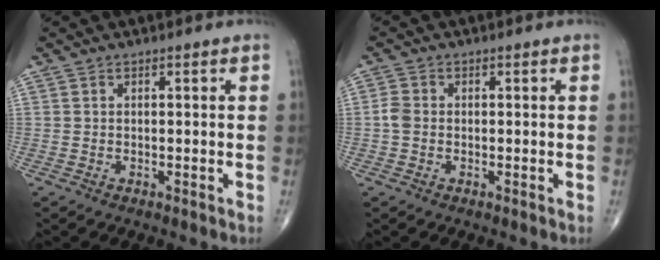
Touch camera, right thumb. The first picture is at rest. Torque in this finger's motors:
{"motor_torque": [-0.02, 0.04, 0.11, -0.01, 0.04]}